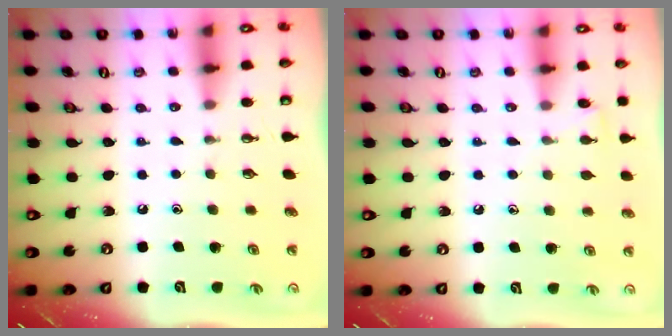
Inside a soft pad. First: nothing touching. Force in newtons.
{"total": 5.9, "press": 5.9, "slide": 0.5}